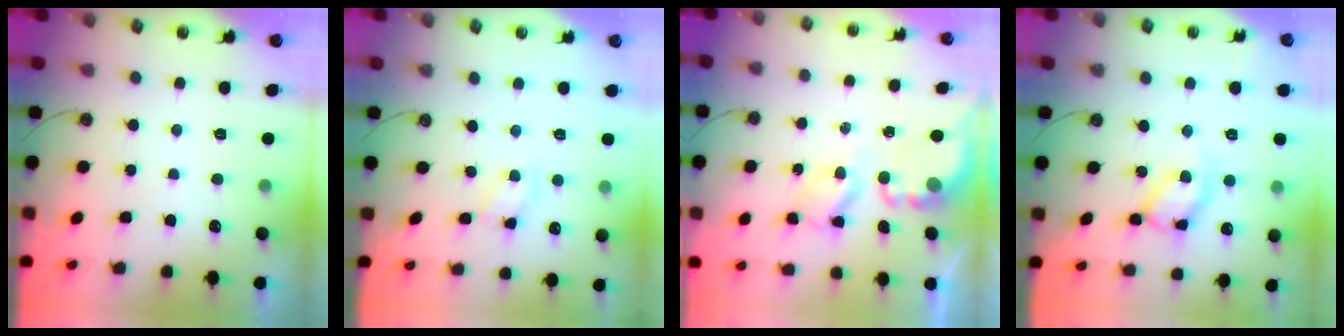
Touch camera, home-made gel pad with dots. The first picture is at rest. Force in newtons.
{"total": 3.6, "press": 3.6, "slide": 0.5}
{"total": 4.9, "press": 4.9, "slide": 0.5}
{"total": 10.7, "press": 10.7, "slide": 1.0}